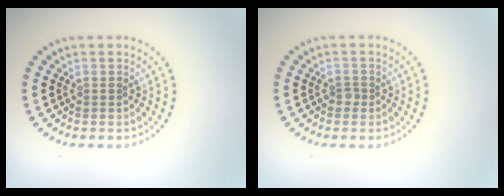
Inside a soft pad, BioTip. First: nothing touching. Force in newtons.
{"total": 0.8, "press": 0.5, "slide": 0.6}